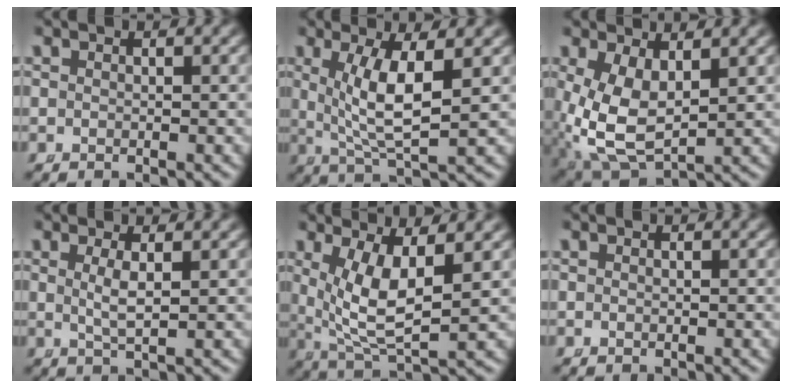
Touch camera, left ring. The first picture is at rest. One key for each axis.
{"total": 5.8, "fx": 1.0, "fy": 1.6, "fz": 5.4, "tx": -0.099, "ty": -0.011, "tz": 0.032}
{"total": 7.5, "fx": -0.6, "fy": 5.2, "fz": 5.4, "tx": -0.140, "ty": -0.053, "tz": 0.018}
{"total": 2.0, "fx": 0.4, "fy": -0.2, "fz": 2.0, "tx": -0.047, "ty": -0.014, "tz": 0.018}
{"total": 7.2, "fx": 1.1, "fy": 3.7, "fz": 6.1, "tx": -0.128, "ty": -0.026, "tz": 0.037}
{"total": 0.0}